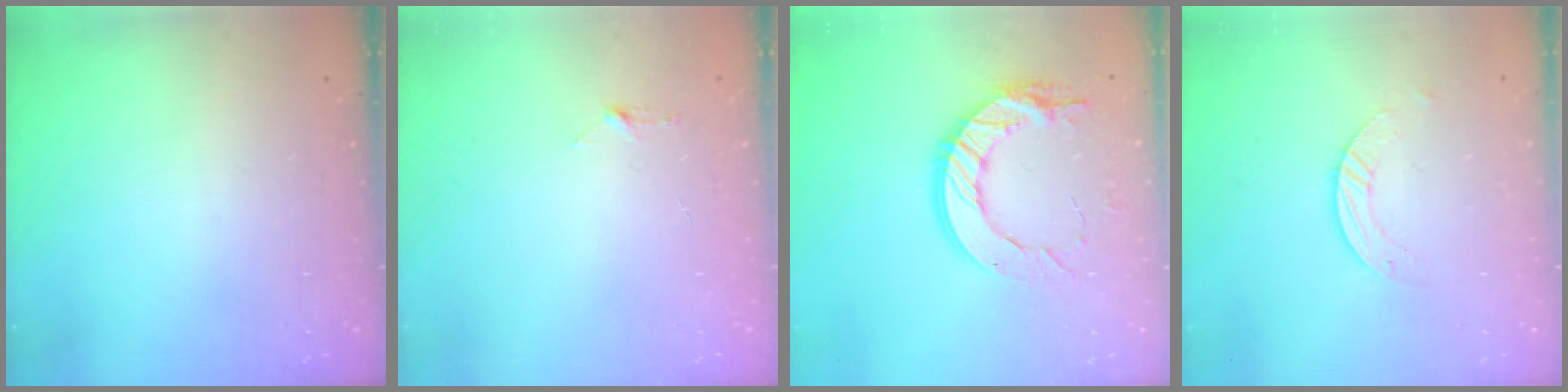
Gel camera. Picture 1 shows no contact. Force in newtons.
{"total": 2.9, "press": 2.9, "slide": 0.3}
{"total": 14.6, "press": 14.5, "slide": 0.9}
{"total": 3.4, "press": 3.4, "slide": 0.1}